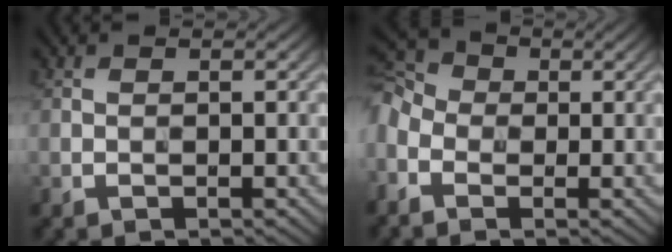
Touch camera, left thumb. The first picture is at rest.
{"total": 7.1, "force": [-1.7, 5.4, 4.2], "torque": [-0.140, 0.001, -0.041]}